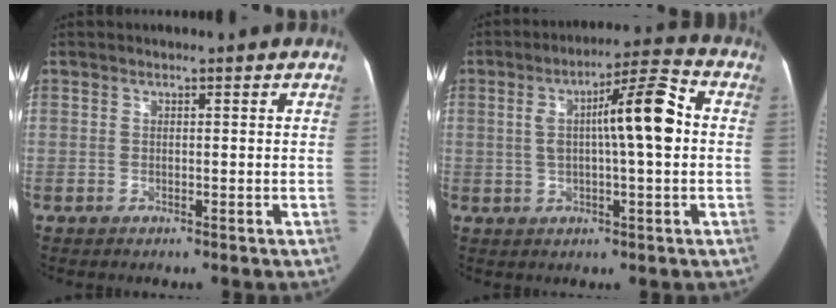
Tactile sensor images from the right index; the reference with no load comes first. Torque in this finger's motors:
{"motor_torque": [1.13, 0.31, 0.32, 0.08]}